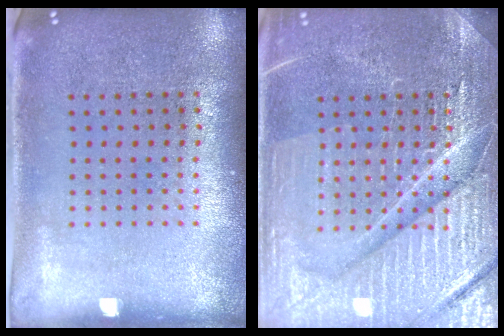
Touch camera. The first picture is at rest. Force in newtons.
{"total": 7.4, "press": 7.4, "slide": 1.0}